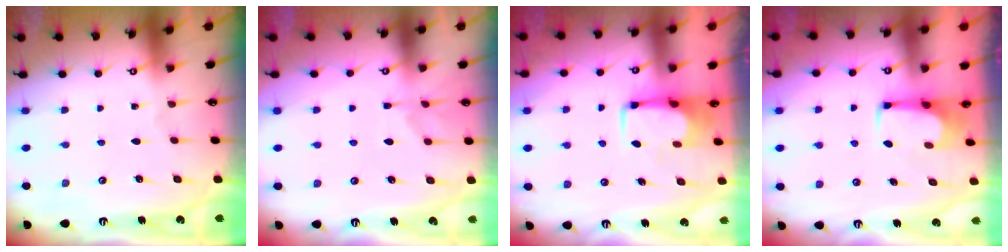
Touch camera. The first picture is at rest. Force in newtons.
{"total": 1.2, "press": 0.1, "slide": 1.2}
{"total": 3.7, "press": 3.6, "slide": 0.7}
{"total": 3.7, "press": 3.7, "slide": 0.3}